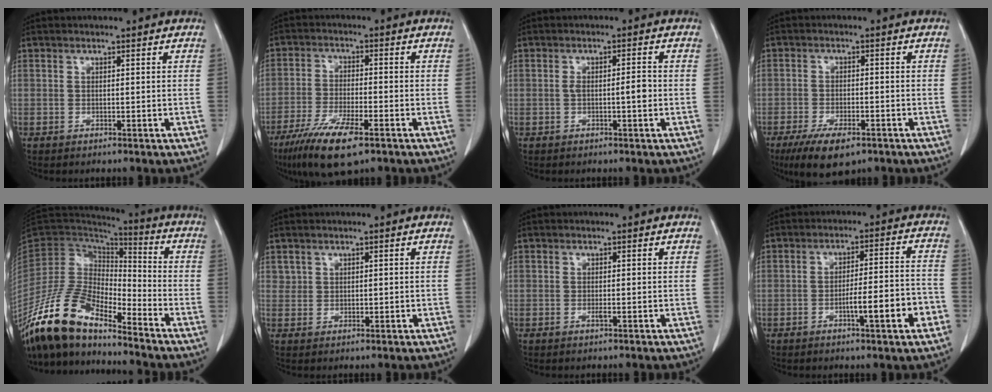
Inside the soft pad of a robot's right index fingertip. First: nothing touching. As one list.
[{"total": 10.3, "force": [-6.4, 2.0, 7.8], "torque": [-0.147, -0.023, -0.109]}, {"total": 2.7, "force": [-0.5, 0.4, 2.6], "torque": [-0.044, 0.003, -0.008]}, {"total": 8.2, "force": [-5.4, 3.1, 5.3], "torque": [-0.091, -0.012, -0.088]}, {"total": 14.6, "force": [-12.3, 4.1, 6.8], "torque": [-0.133, 0.021, -0.237]}, {"total": 1.3, "force": [0.7, 1.0, 0.0], "torque": [0.009, 0.000, 0.012]}, {"total": 0.5, "force": [-0.2, -0.1, 0.5], "torque": [-0.012, -0.003, -0.003]}, {"total": 8.6, "force": [-3.6, 0.6, 7.9], "torque": [-0.115, 0.011, -0.047]}]